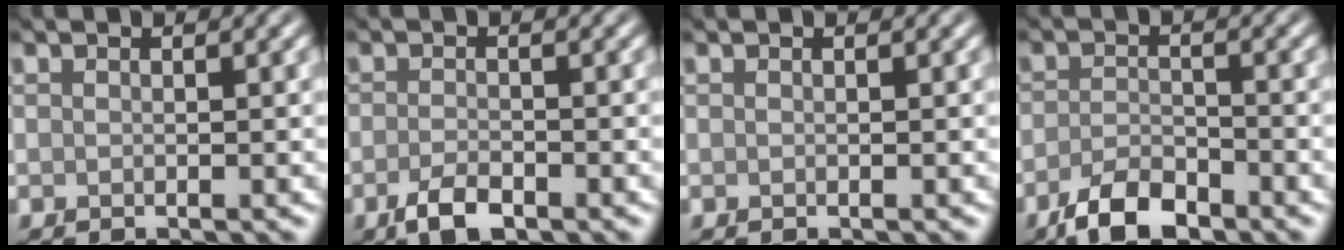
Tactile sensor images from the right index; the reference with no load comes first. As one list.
[{"total": 2.6, "force": [-1.6, 1.0, 1.9], "torque": [-0.039, -0.002, -0.033]}, {"total": 0.0}, {"total": 4.3, "force": [-3.0, 1.7, 2.6], "torque": [-0.044, -0.003, -0.061]}]